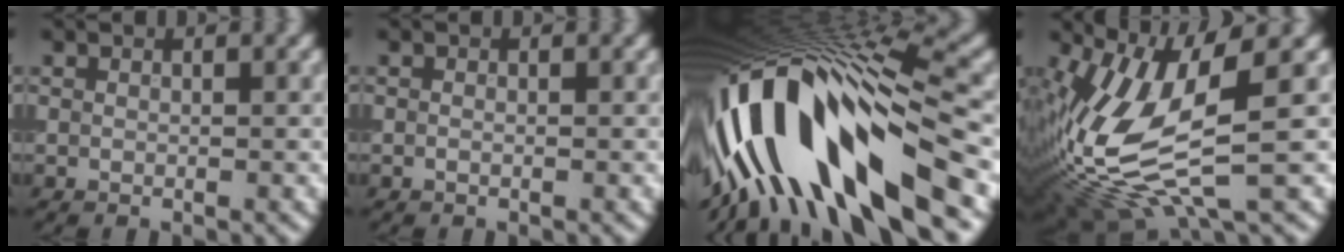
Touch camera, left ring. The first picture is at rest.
{"total": 0.0}
{"total": 16.2, "force": [-3.8, 5.3, 14.8], "torque": [-0.266, 0.018, -0.060]}
{"total": 11.5, "force": [-1.9, 4.5, 10.5], "torque": [-0.234, -0.008, -0.037]}